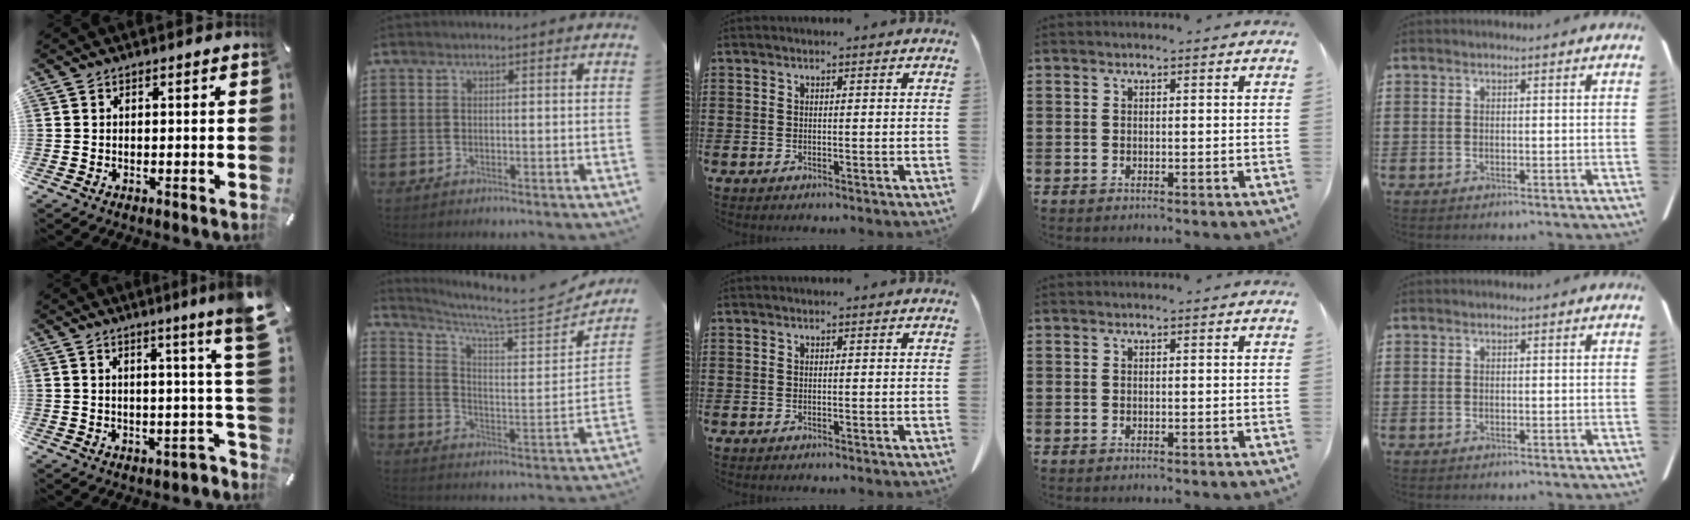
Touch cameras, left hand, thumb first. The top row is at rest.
{"thumb": {"total": 9.4, "force": [3.6, -0.6, 8.6], "torque": [-0.120, -0.048, 0.053]}, "index": {"total": 6.2, "force": [5.5, 0.3, 2.8], "torque": [-0.073, -0.048, 0.085]}}